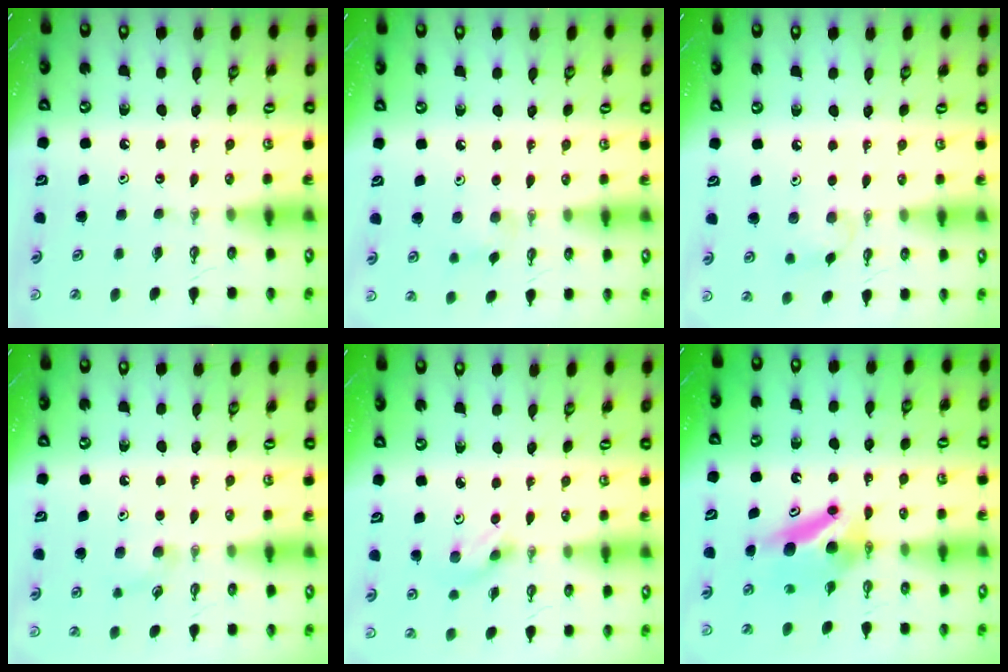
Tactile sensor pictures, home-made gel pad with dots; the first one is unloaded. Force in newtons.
{"total": 6.3, "press": 6.2, "slide": 0.9}
{"total": 6.1, "press": 5.9, "slide": 1.6}
{"total": 5.3, "press": 5.1, "slide": 1.3}
{"total": 2.9, "press": 2.8, "slide": 0.7}
{"total": 6.6, "press": 6.6, "slide": 0.8}